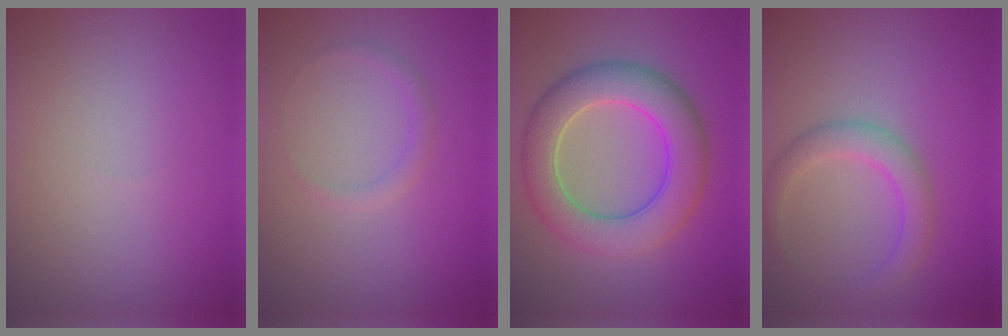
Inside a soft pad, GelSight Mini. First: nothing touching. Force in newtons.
{"total": 1.0, "press": 1.0, "slide": 0.1}
{"total": 7.4, "press": 7.4, "slide": 0.5}
{"total": 3.0, "press": 3.0, "slide": 0.1}